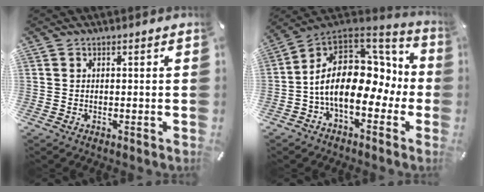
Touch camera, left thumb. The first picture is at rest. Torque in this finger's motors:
{"motor_torque": [0.79, 1.42, 2.30, 0.48, 0.76]}